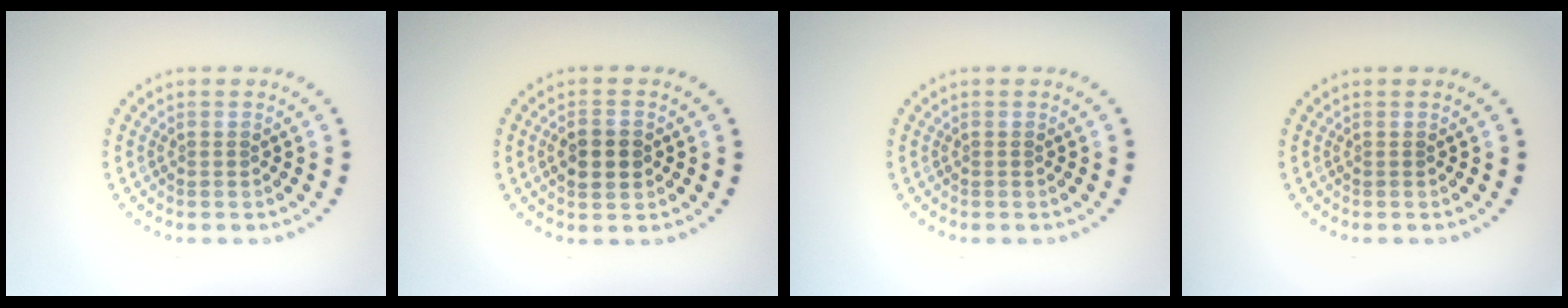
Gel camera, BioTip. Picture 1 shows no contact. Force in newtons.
{"total": 2.7, "press": 2.7, "slide": 0.2}
{"total": 0.0}
{"total": 0.0}